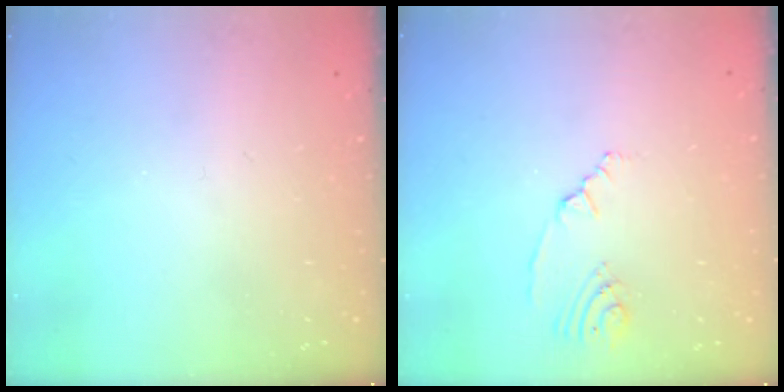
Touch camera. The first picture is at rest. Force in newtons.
{"total": 2.4, "press": 2.0, "slide": 1.3}